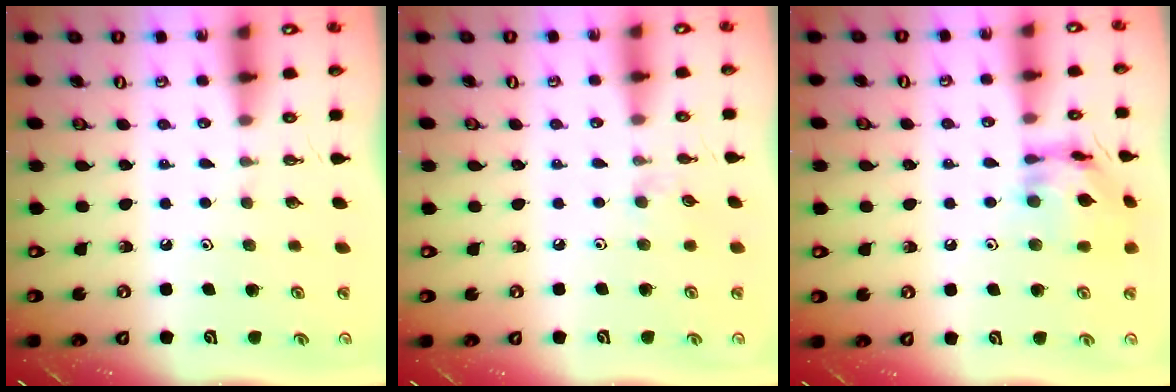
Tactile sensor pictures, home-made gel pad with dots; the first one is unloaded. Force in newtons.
{"total": 2.9, "press": 2.9, "slide": 0.3}
{"total": 14.0, "press": 13.9, "slide": 1.3}